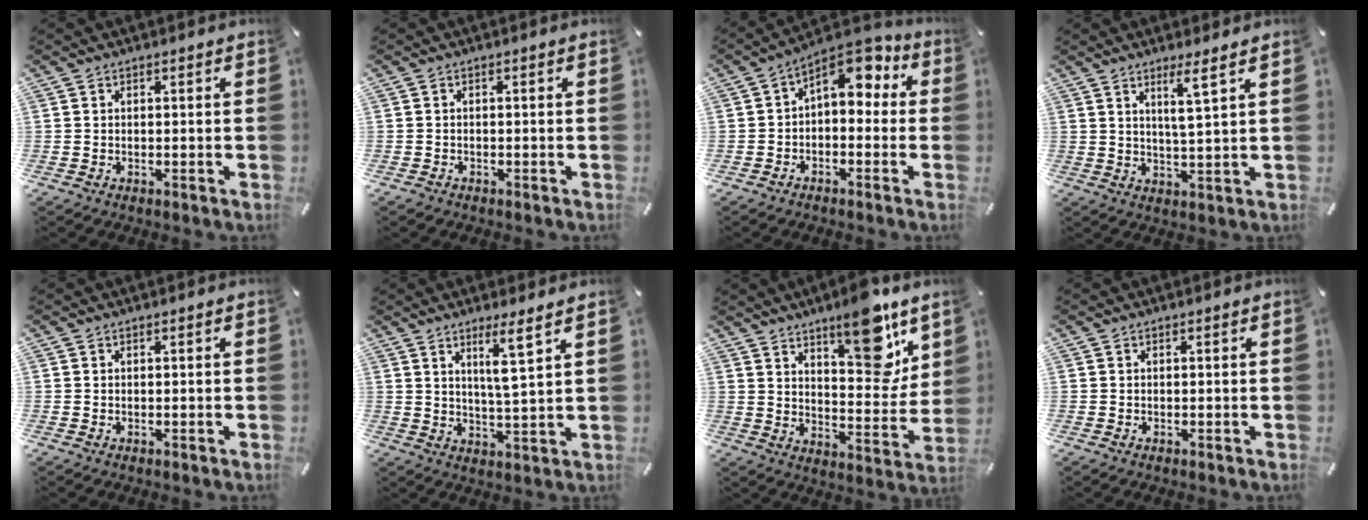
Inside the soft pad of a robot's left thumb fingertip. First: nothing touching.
{"total": 0.8, "force": [-0.7, 0.5, 0.0], "torque": [-0.003, 0.002, -0.015]}
{"total": 7.2, "force": [2.7, 4.8, 4.6], "torque": [-0.059, -0.028, 0.043]}
{"total": 5.6, "force": [3.1, -0.4, 4.7], "torque": [-0.091, -0.012, 0.048]}
{"total": 0.0}
{"total": 7.1, "force": [4.0, -0.1, 5.8], "torque": [-0.109, -0.018, 0.062]}
{"total": 15.5, "force": [10.1, 5.9, 10.2], "torque": [-0.122, -0.073, 0.165]}
{"total": 0.0}